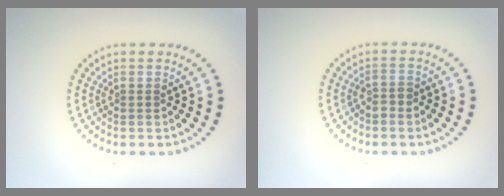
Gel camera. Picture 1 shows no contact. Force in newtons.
{"total": 1.1, "press": 1.0, "slide": 0.4}